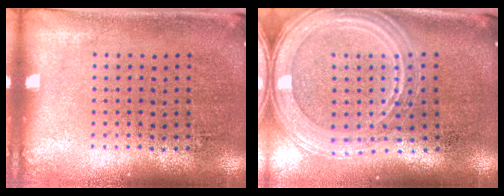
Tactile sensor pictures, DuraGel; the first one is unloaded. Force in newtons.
{"total": 2.3, "press": 2.1, "slide": 1.0}